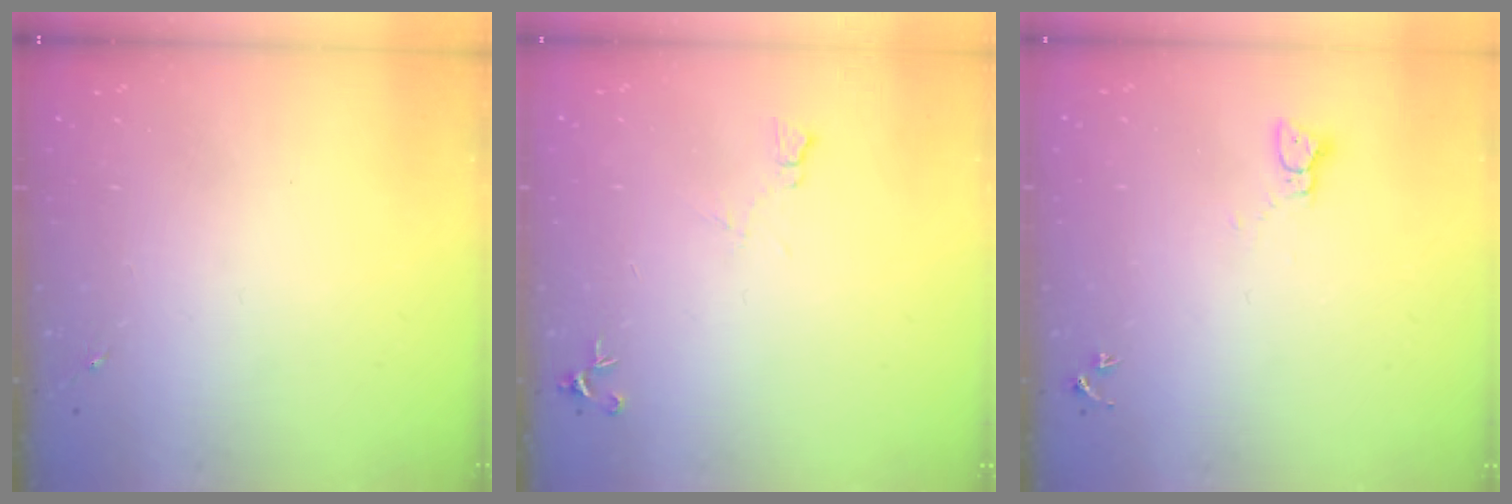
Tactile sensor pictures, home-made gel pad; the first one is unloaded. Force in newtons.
{"total": 5.9, "press": 5.8, "slide": 1.0}
{"total": 2.3, "press": 2.3, "slide": 0.3}